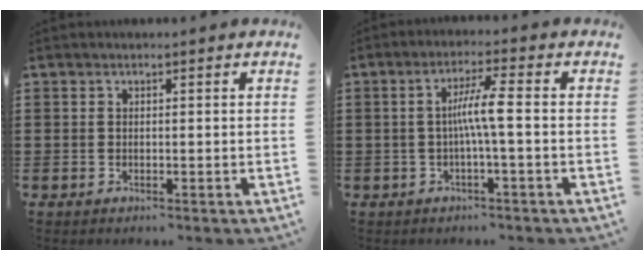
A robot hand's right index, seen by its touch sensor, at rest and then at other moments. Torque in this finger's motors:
{"motor_torque": [0.98, -0.40, 0.53, 0.14]}